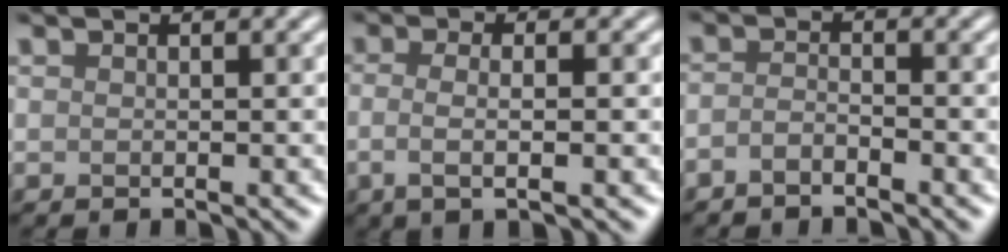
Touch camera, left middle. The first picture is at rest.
{"total": 3.3, "force": [-0.4, 1.2, 3.1], "torque": [-0.052, -0.006, -0.011]}
{"total": 1.5, "force": [-1.2, 0.4, 0.8], "torque": [-0.019, 0.000, -0.030]}